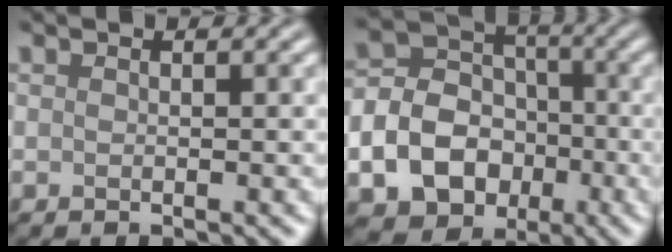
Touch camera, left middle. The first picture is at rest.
{"total": 9.9, "force": [-3.2, 8.2, 4.6], "torque": [-0.084, -0.023, -0.078]}